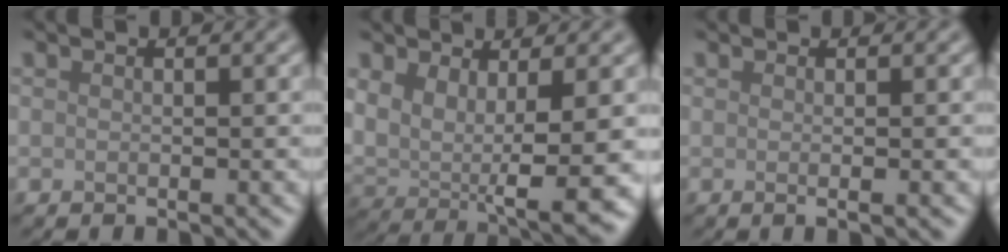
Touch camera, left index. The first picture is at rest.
{"total": 7.4, "force": [0.5, 3.8, 6.4], "torque": [-0.123, -0.021, 0.013]}
{"total": 1.3, "force": [0.0, 0.4, 1.2], "torque": [-0.014, 0.001, -0.006]}